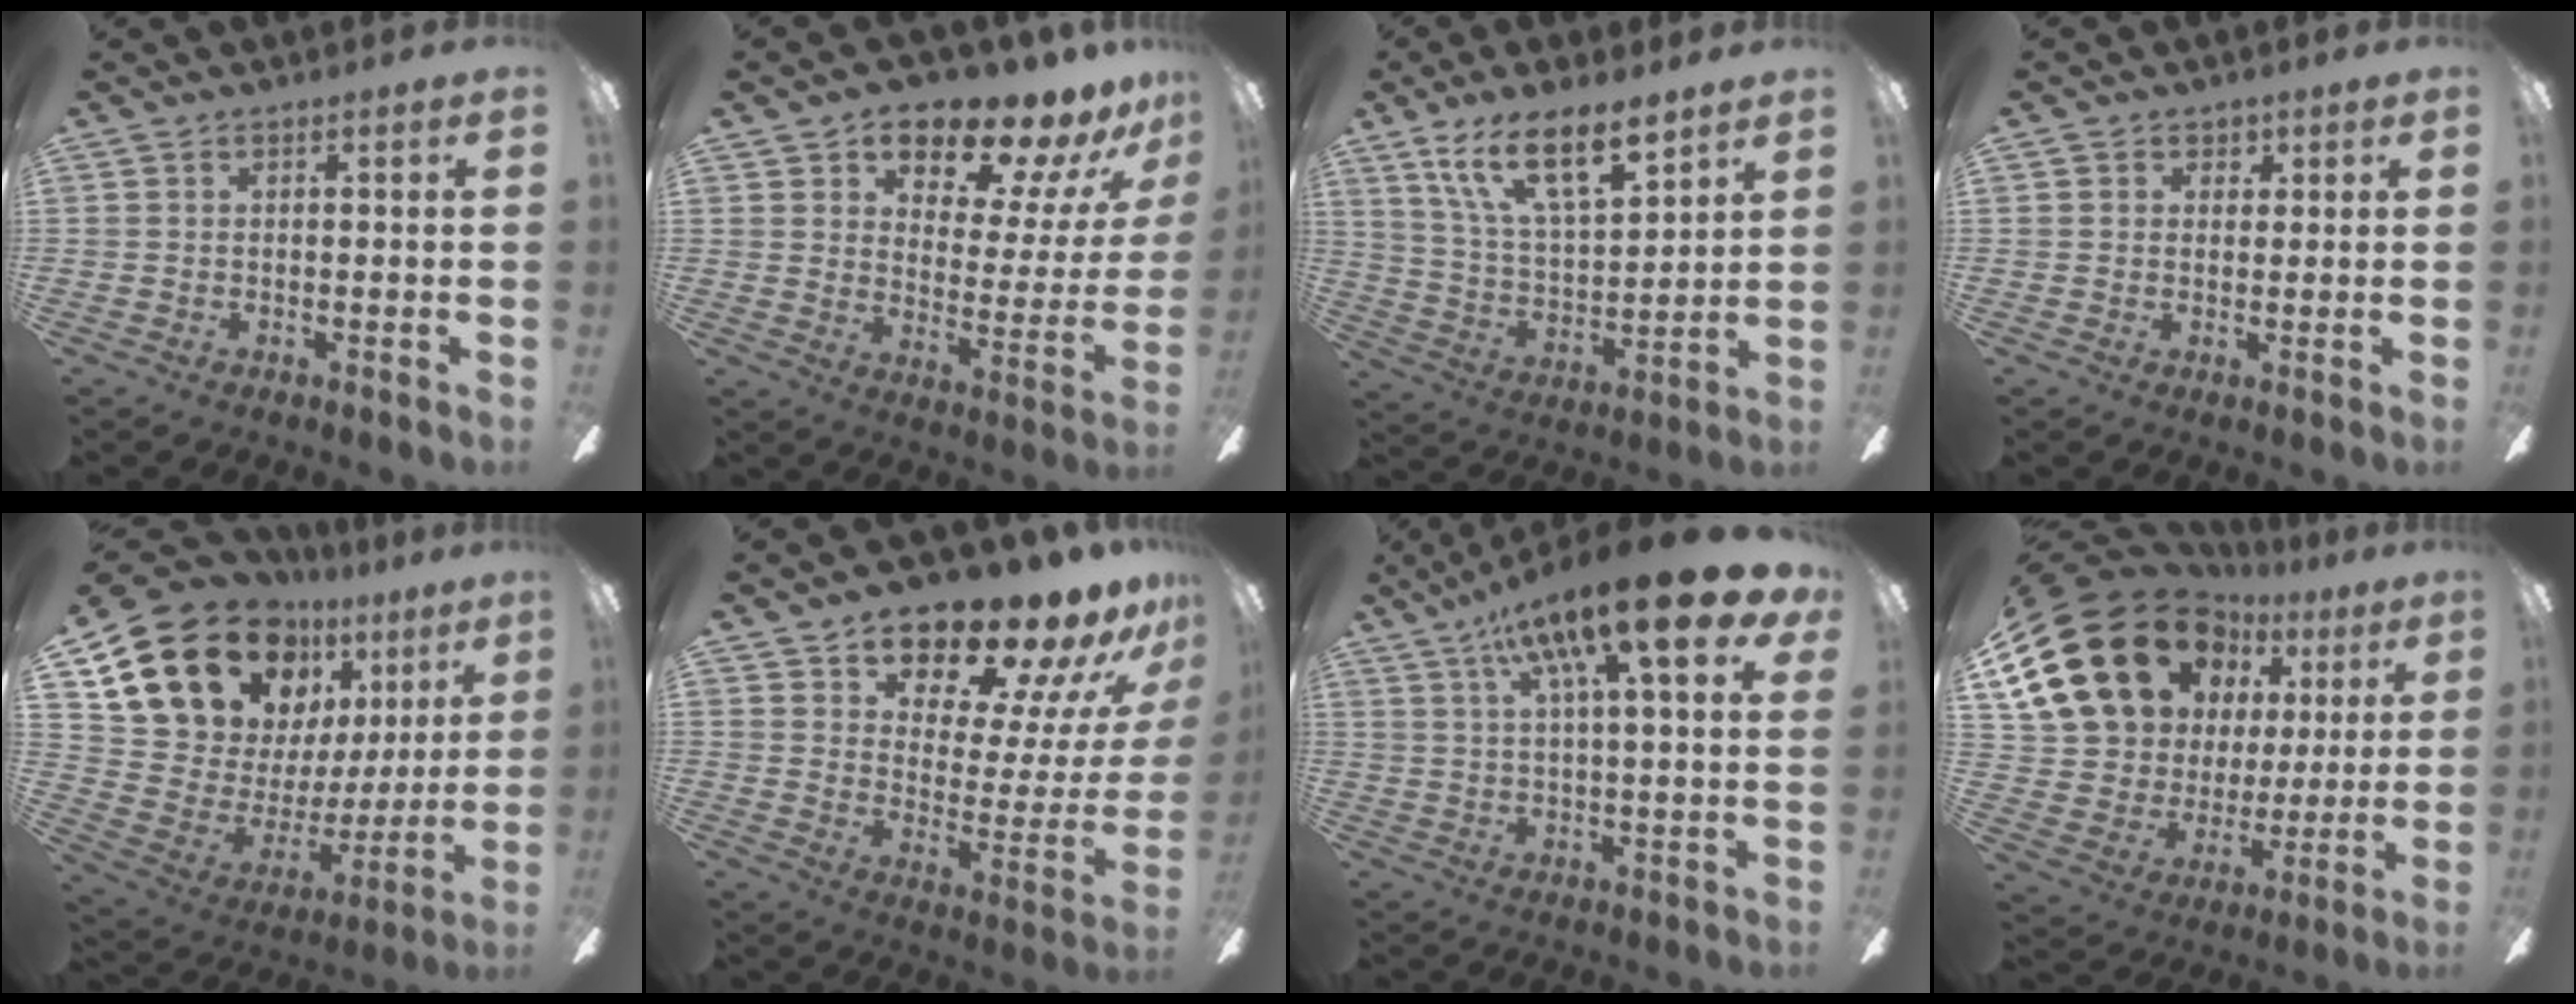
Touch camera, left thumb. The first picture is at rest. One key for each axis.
{"total": 14.2, "fx": 12.3, "fy": 4.7, "fz": 5.1, "tx": -0.083, "ty": -0.100, "tz": 0.211}
{"total": 16.2, "fx": 11.1, "fy": 5.8, "fz": 10.3, "tx": -0.188, "ty": -0.052, "tz": 0.195}
{"total": 2.4, "fx": 1.0, "fy": 2.2, "fz": 0.2, "tx": 0.008, "ty": 0.002, "tz": 0.015}
{"total": 20.4, "fx": 14.2, "fy": 12.0, "fz": 8.3, "tx": -0.168, "ty": -0.093, "tz": 0.281}
{"total": 18.6, "fx": 15.7, "fy": 6.0, "fz": 8.0, "tx": -0.122, "ty": -0.119, "tz": 0.260}
{"total": 20.5, "fx": 11.1, "fy": 4.9, "fz": 16.5, "tx": -0.259, "ty": -0.051, "tz": 0.167}
{"total": 24.1, "fx": 12.9, "fy": 16.6, "fz": 11.9, "tx": -0.249, "ty": -0.070, "tz": 0.257}